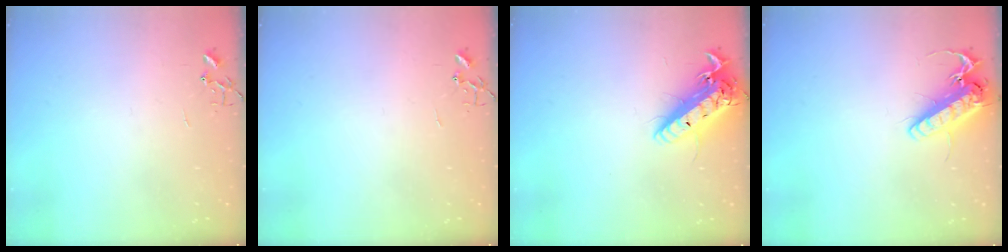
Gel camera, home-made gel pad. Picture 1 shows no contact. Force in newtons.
{"total": 0.0}
{"total": 17.4, "press": 16.9, "slide": 4.1}
{"total": 14.6, "press": 14.4, "slide": 2.6}